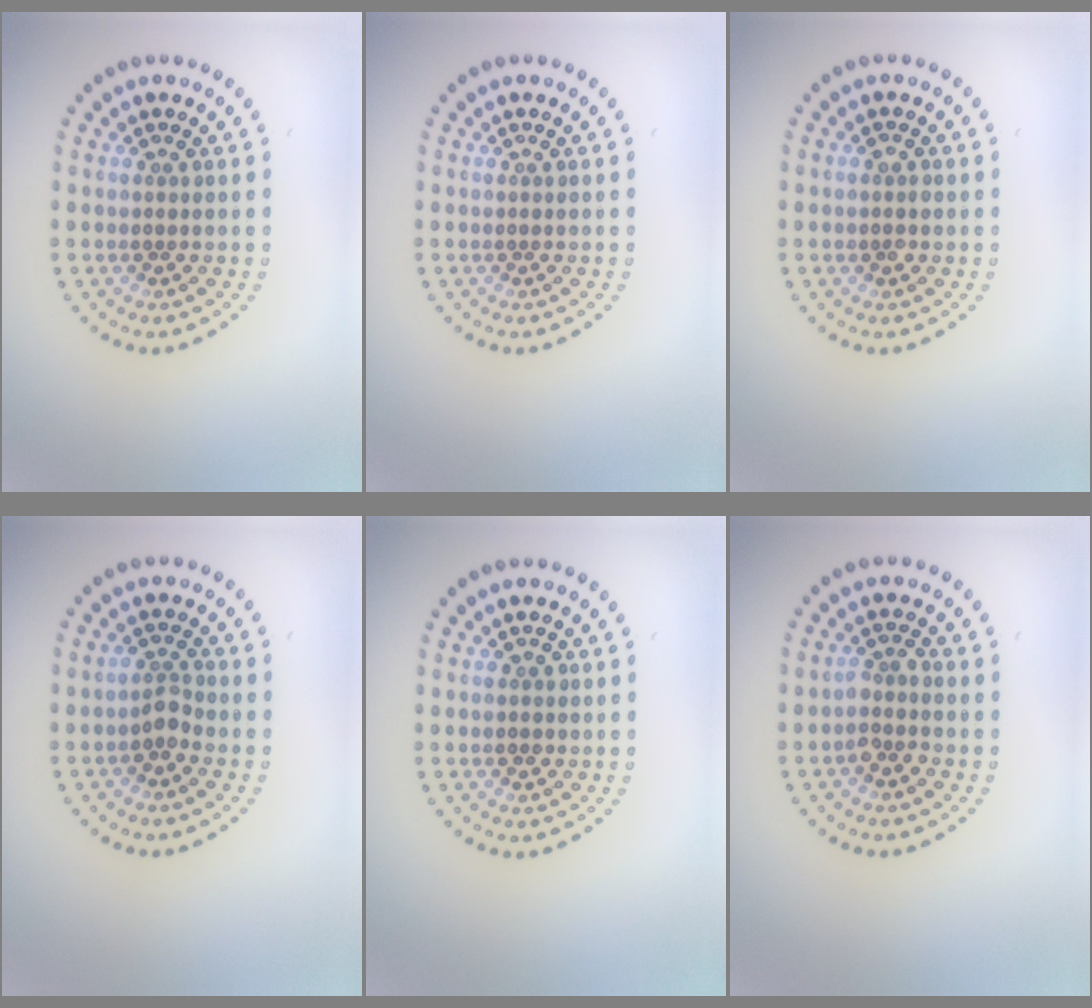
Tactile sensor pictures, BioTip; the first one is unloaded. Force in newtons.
{"total": 0.0}
{"total": 1.1, "press": 1.1, "slide": 0.2}
{"total": 1.6, "press": 1.3, "slide": 1.0}
{"total": 1.0, "press": 0.9, "slide": 0.3}
{"total": 1.8, "press": 1.5, "slide": 1.0}